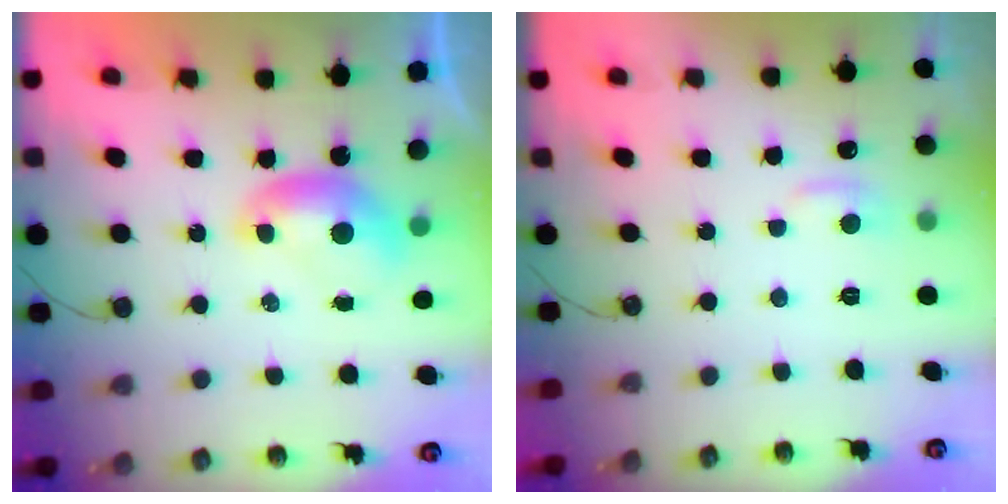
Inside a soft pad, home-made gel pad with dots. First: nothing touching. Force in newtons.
{"total": 1.0, "press": 0.0, "slide": 1.0}